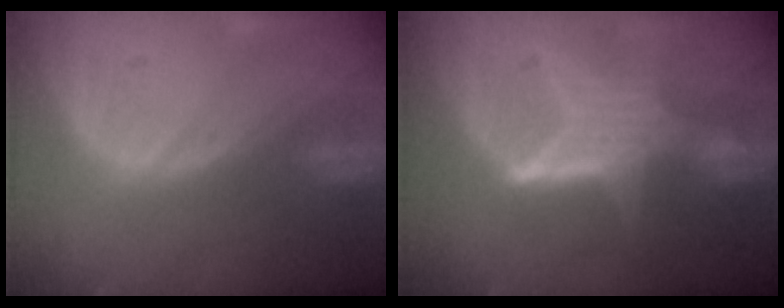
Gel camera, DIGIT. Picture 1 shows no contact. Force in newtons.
{"total": 6.2, "press": 6.0, "slide": 1.4}